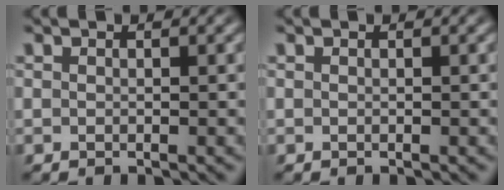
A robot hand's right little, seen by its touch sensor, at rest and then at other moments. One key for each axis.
{"total": 0.0}